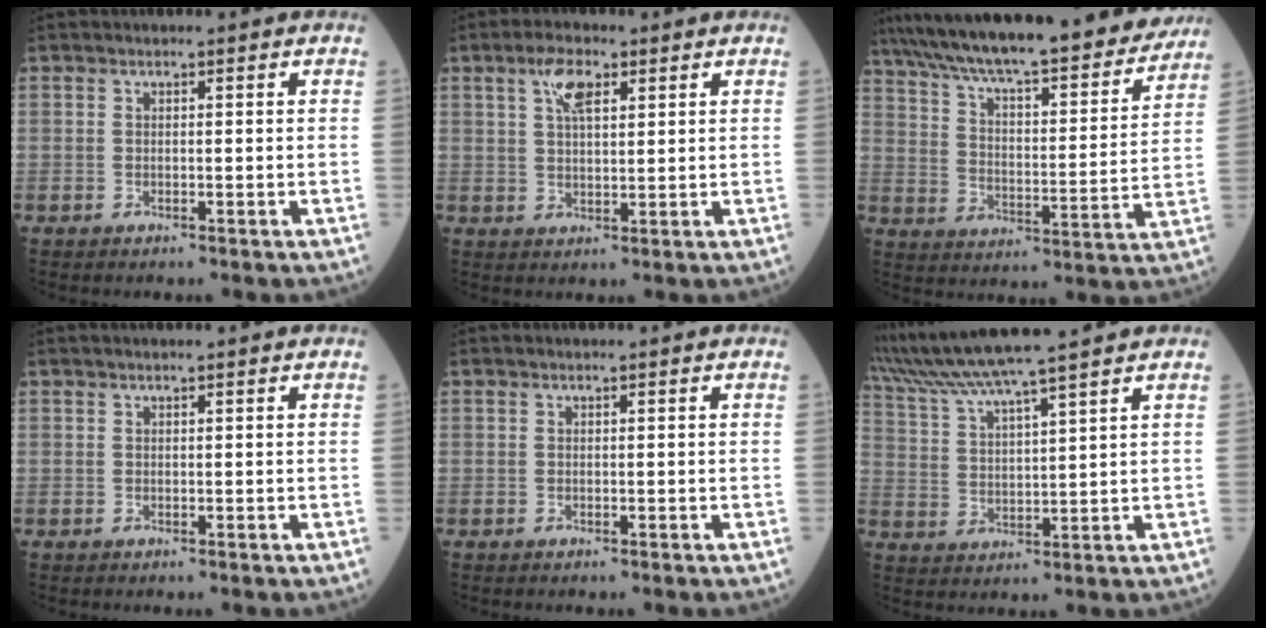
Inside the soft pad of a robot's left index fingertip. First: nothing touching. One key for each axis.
{"total": 4.7, "fx": 2.3, "fy": 1.7, "fz": 3.7, "tx": -0.078, "ty": 0.007, "tz": 0.042}
{"total": 29.1, "fx": 25.2, "fy": 4.6, "fz": 13.9, "tx": -0.237, "ty": -0.015, "tz": 0.352}
{"total": 1.0, "fx": 0.9, "fy": 0.0, "fz": 0.5, "tx": -0.008, "ty": 0.016, "tz": 0.016}
{"total": 0.0}
{"total": 12.1, "fx": 10.6, "fy": -1.7, "fz": 5.6, "tx": -0.111, "ty": 0.022, "tz": 0.190}